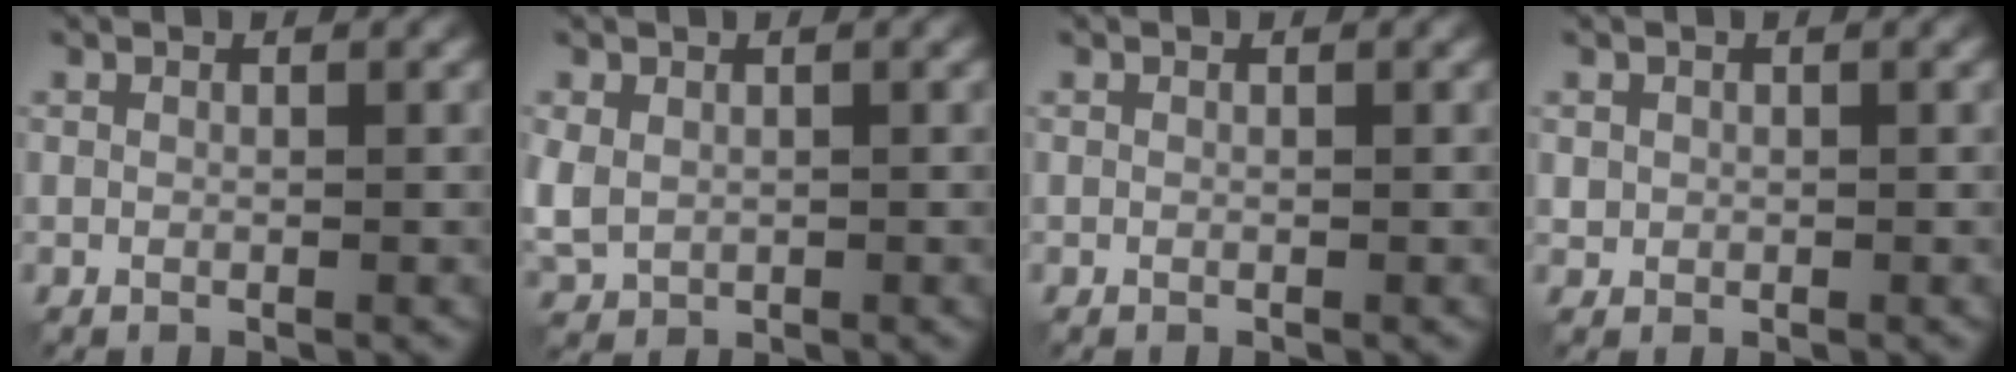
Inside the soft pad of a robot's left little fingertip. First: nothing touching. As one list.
[{"total": 3.1, "force": [0.0, 2.5, 1.9], "torque": [-0.055, -0.004, 0.002]}, {"total": 0.0}, {"total": 0.6, "force": [0.1, 0.6, 0.1], "torque": [0.002, -0.003, 0.005]}]